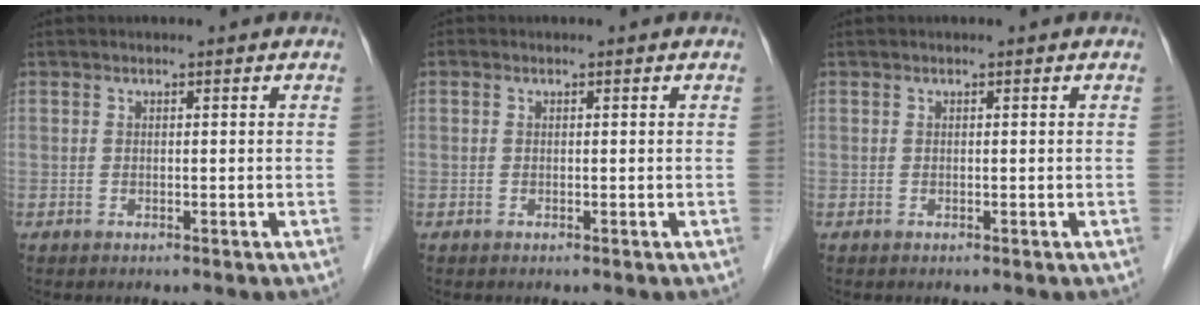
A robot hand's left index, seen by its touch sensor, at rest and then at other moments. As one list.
[{"total": 0.0}, {"total": 0.0}]